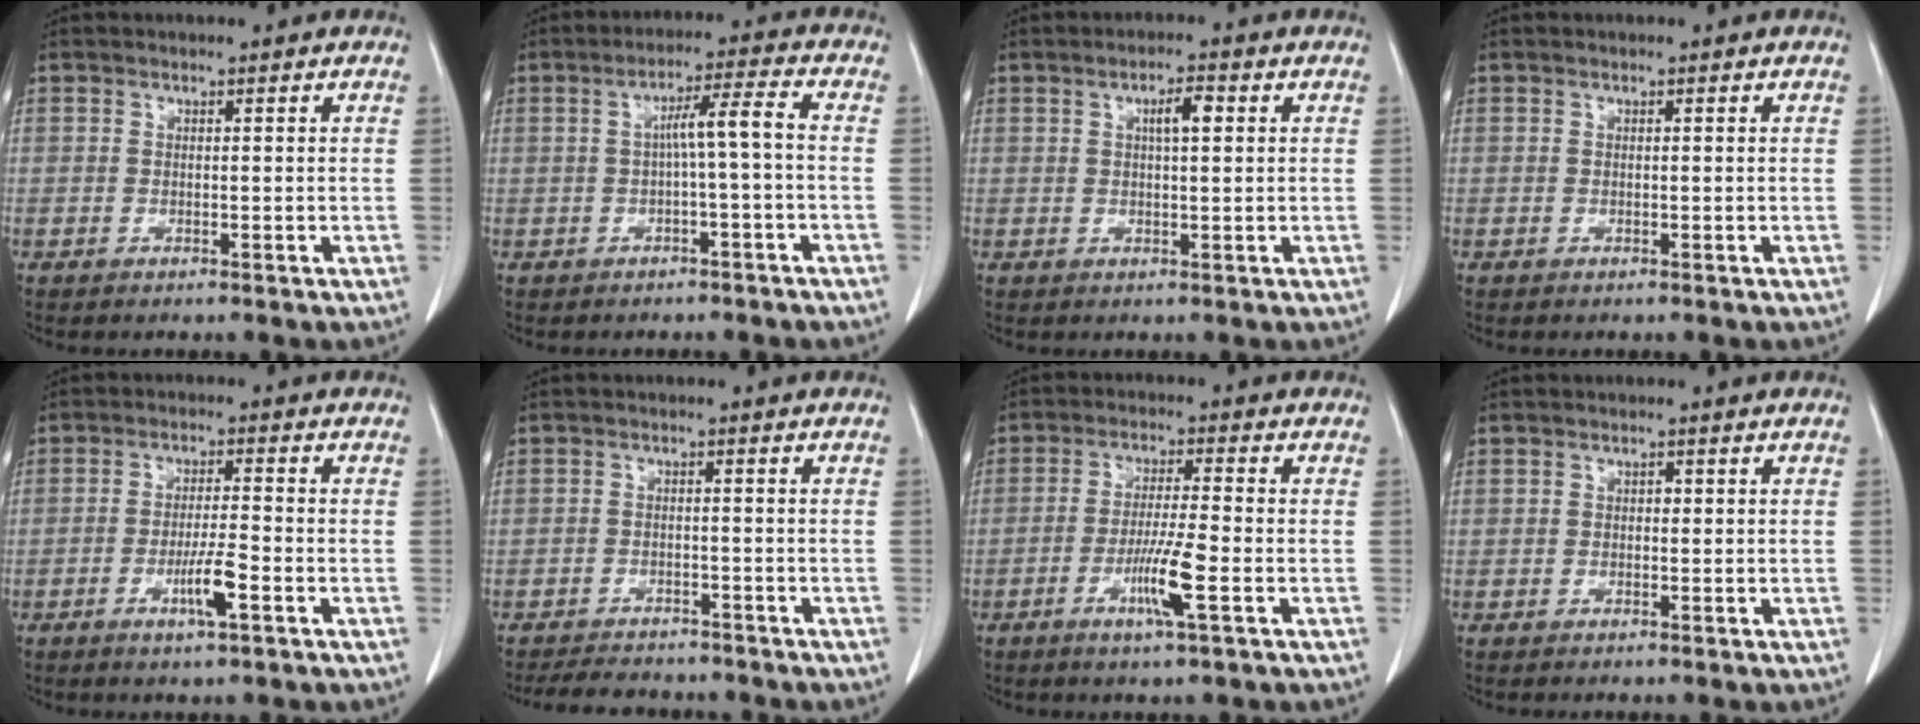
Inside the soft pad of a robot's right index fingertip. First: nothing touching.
{"total": 5.0, "force": [-0.6, -0.3, 5.0], "torque": [-0.081, 0.019, -0.009]}
{"total": 3.2, "force": [0.9, 0.5, 3.1], "torque": [-0.053, 0.004, 0.014]}
{"total": 0.0}
{"total": 5.0, "force": [-2.2, 0.2, 4.5], "torque": [-0.084, -0.006, -0.041]}
{"total": 6.9, "force": [-6.1, 2.1, 2.3], "torque": [-0.032, -0.006, -0.085]}
{"total": 6.7, "force": [-2.6, -0.3, 6.2], "torque": [-0.119, -0.011, -0.050]}
{"total": 0.6, "force": [0.0, 0.4, 0.4], "torque": [-0.004, 0.002, -0.002]}